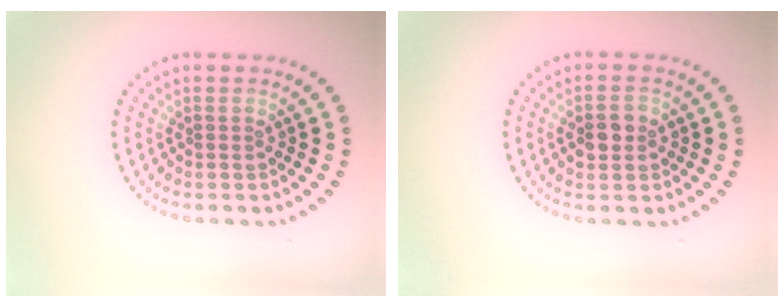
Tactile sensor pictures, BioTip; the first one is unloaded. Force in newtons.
{"total": 2.6, "press": 2.6, "slide": 0.1}